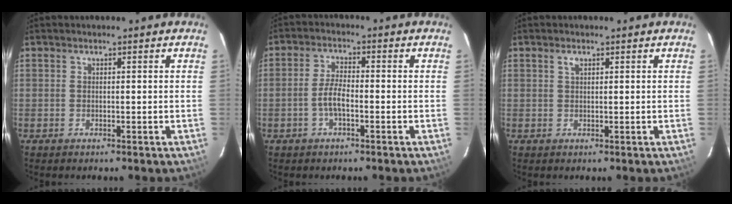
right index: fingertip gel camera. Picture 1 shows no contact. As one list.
[{"total": 4.1, "force": [-1.5, 1.3, 3.6], "torque": [-0.078, 0.007, -0.029]}, {"total": 1.1, "force": [0.6, 0.5, 0.8], "torque": [-0.015, 0.003, 0.012]}]